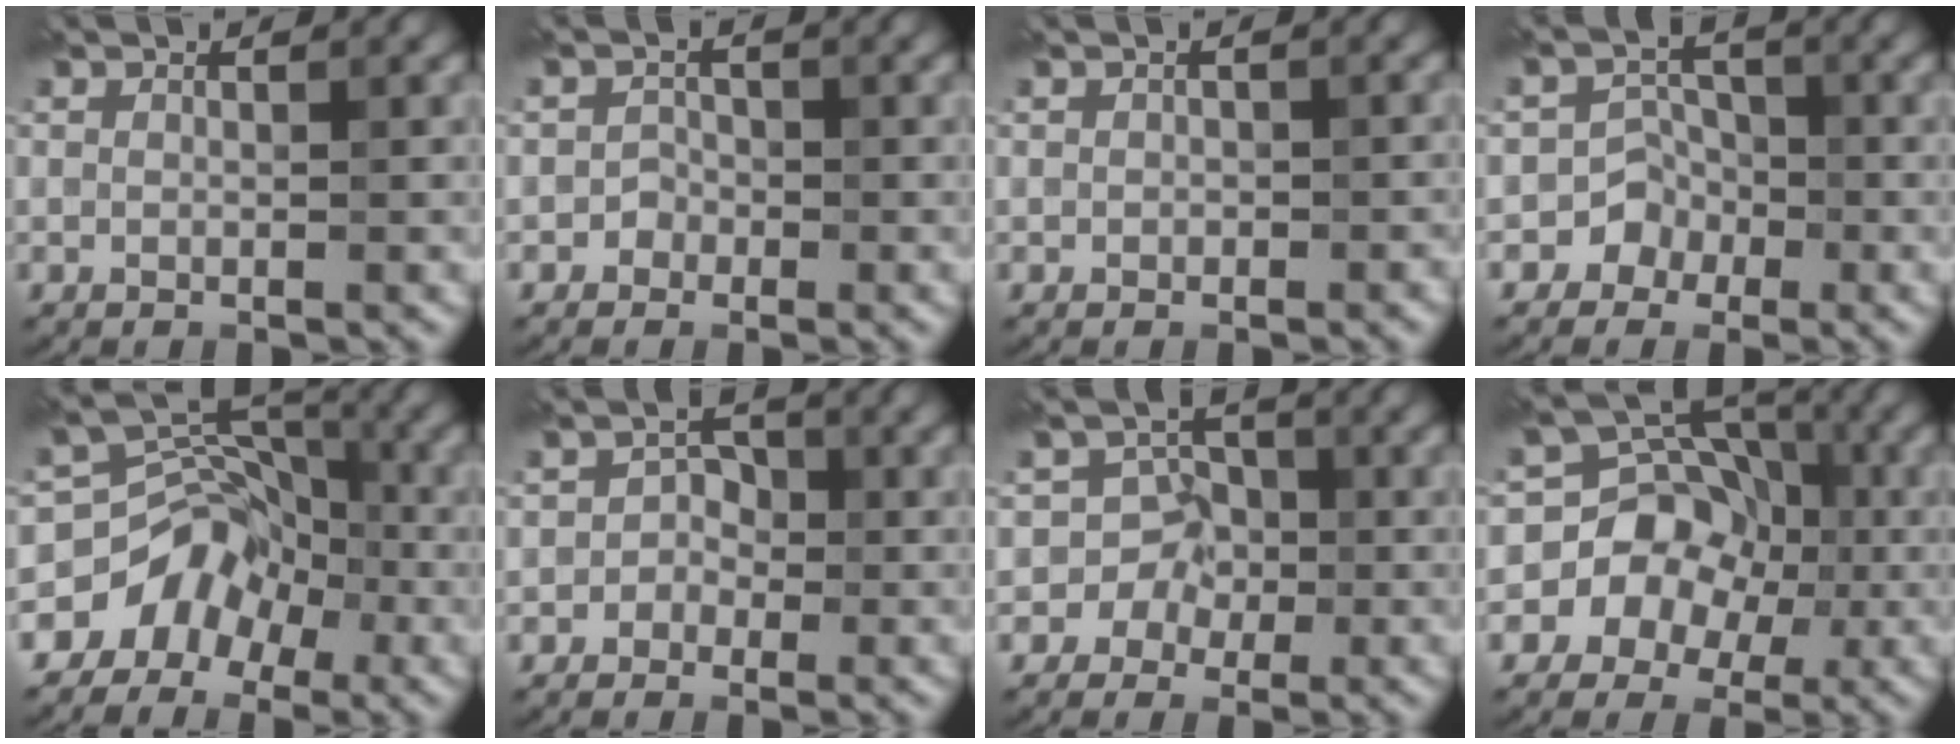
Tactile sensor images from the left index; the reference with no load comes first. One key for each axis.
{"total": 1.1, "fx": -0.6, "fy": 0.9, "fz": -0.2, "tx": 0.009, "ty": 0.010, "tz": -0.014}
{"total": 0.8, "fx": -0.5, "fy": 0.6, "fz": 0.2, "tx": -0.002, "ty": 0.004, "tz": -0.006}
{"total": 2.9, "fx": -1.4, "fy": 2.5, "fz": -0.1, "tx": 0.042, "ty": 0.020, "tz": -0.037}
{"total": 5.0, "fx": -2.9, "fy": 3.8, "fz": 1.2, "tx": 0.008, "ty": 0.023, "tz": -0.052}
{"total": 1.9, "fx": -0.7, "fy": 1.7, "fz": 0.4, "tx": 0.019, "ty": 0.012, "tz": -0.022}
{"total": 4.1, "fx": -1.5, "fy": 3.8, "fz": 0.1, "tx": 0.037, "ty": 0.021, "tz": -0.044}
{"total": 7.3, "fx": -1.6, "fy": 6.6, "fz": 2.4, "tx": -0.005, "ty": 0.029, "tz": -0.050}